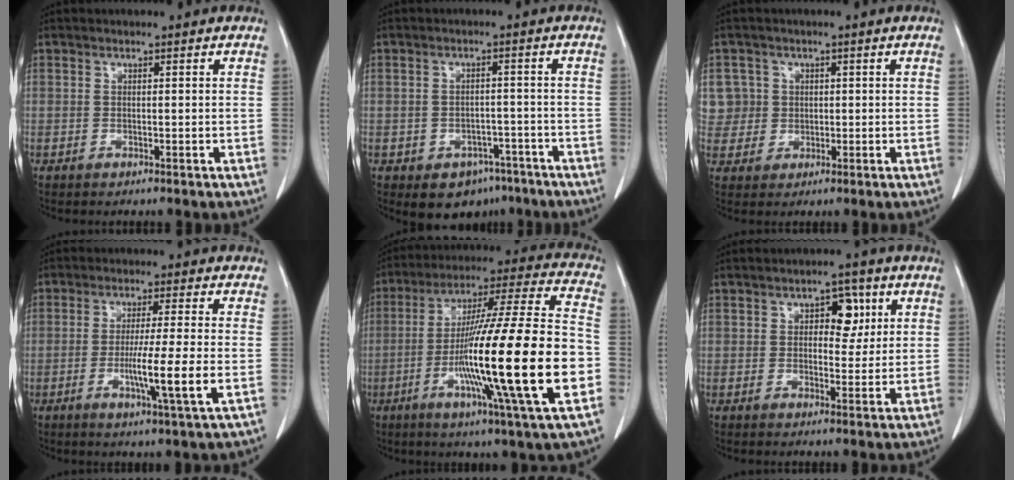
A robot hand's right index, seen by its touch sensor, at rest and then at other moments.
{"total": 6.9, "force": [-4.5, 4.6, 2.4], "torque": [-0.018, 0.011, -0.056]}
{"total": 5.2, "force": [1.3, 5.0, -0.2], "torque": [0.021, 0.015, 0.028]}
{"total": 8.6, "force": [-2.1, -1.0, 8.2], "torque": [-0.141, -0.023, -0.039]}
{"total": 26.7, "force": [-6.5, 0.2, 25.9], "torque": [-0.416, -0.025, -0.123]}
{"total": 5.0, "force": [1.7, 2.8, 3.8], "torque": [-0.046, 0.010, 0.024]}